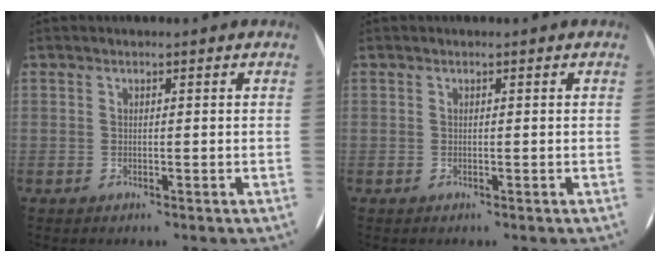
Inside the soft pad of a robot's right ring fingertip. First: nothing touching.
{"total": 0.0}